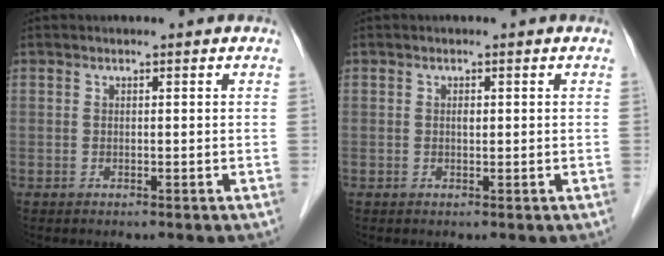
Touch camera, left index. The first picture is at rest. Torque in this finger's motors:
{"motor_torque": [0.04, 0.02, 0.00, 0.00]}